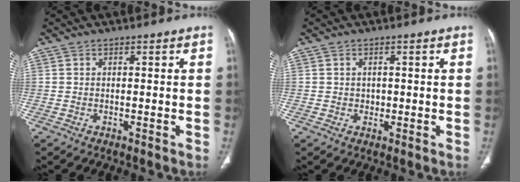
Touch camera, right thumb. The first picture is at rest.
{"total": 2.3, "force": [0.0, 2.1, 0.8], "torque": [0.003, 0.004, 0.001]}